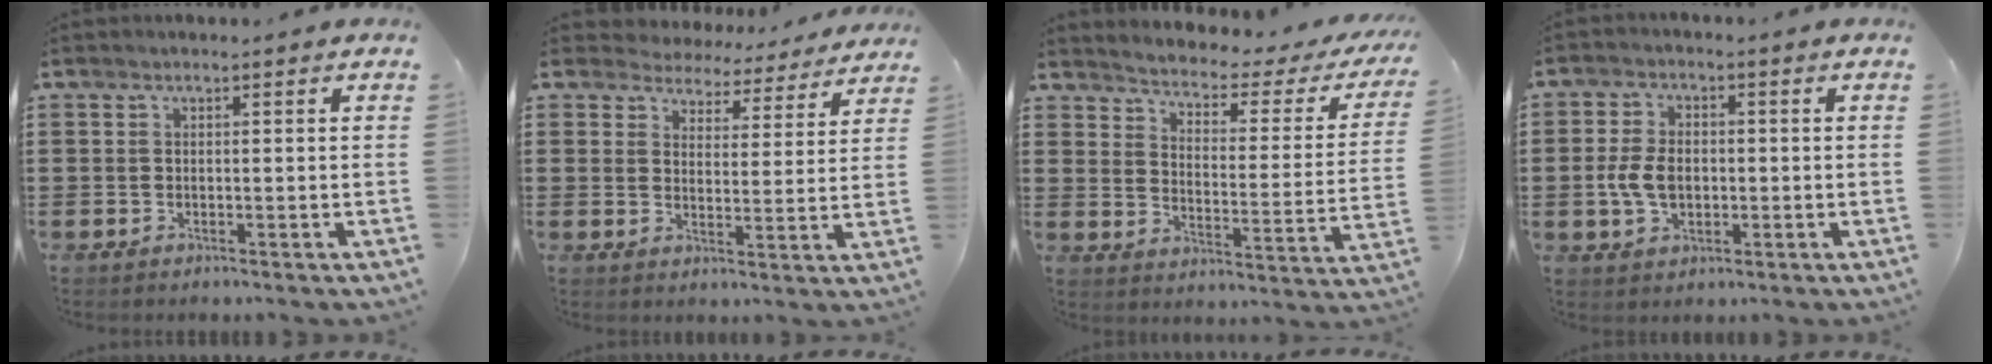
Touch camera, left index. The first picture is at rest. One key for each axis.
{"total": 4.5, "fx": 4.4, "fy": 0.9, "fz": -0.2, "tx": -0.015, "ty": -0.036, "tz": 0.073}
{"total": 2.2, "fx": 1.9, "fy": 0.3, "fz": 1.0, "tx": -0.036, "ty": -0.023, "tz": 0.021}
{"total": 5.5, "fx": -0.5, "fy": 3.5, "fz": 4.1, "tx": -0.101, "ty": 0.002, "tz": -0.015}